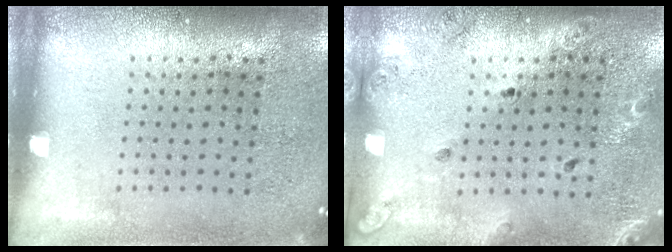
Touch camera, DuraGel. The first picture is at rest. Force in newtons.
{"total": 1.4, "press": 1.4, "slide": 0.1}